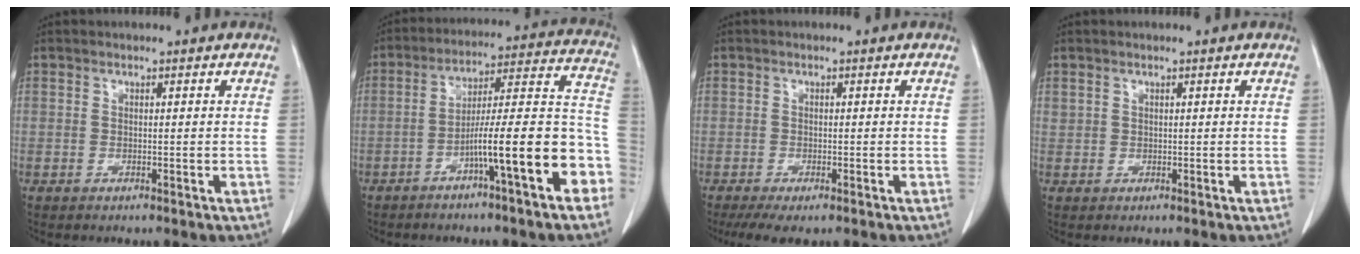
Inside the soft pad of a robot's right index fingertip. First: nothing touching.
{"total": 16.0, "force": [-6.6, 1.3, 14.5], "torque": [-0.196, 0.034, -0.099]}
{"total": 3.9, "force": [-2.7, 1.3, 2.5], "torque": [-0.046, -0.010, -0.042]}
{"total": 0.6, "force": [0.4, 0.4, 0.0], "torque": [0.005, 0.009, 0.008]}